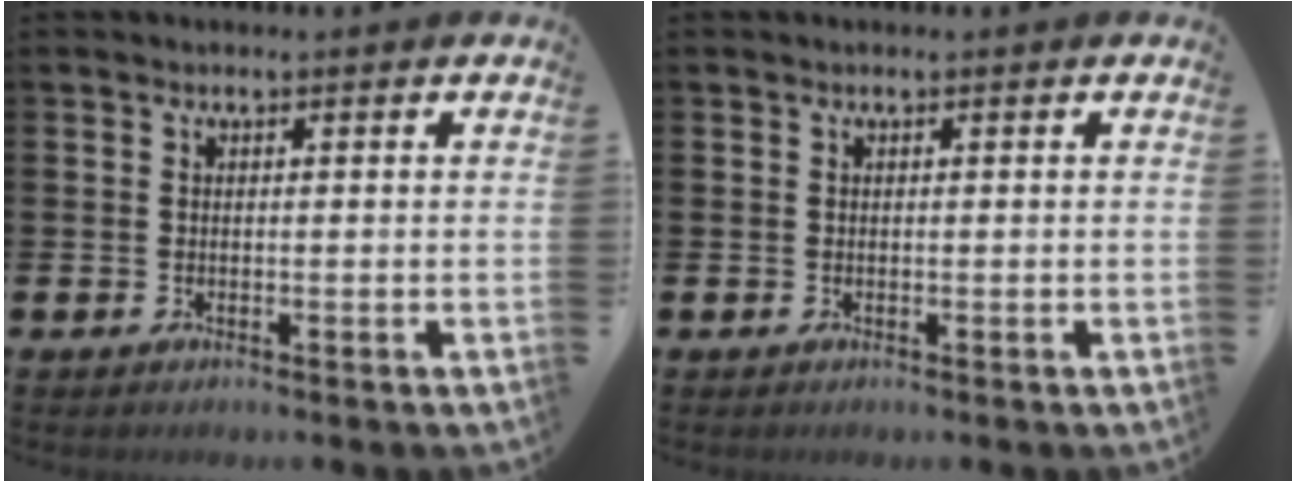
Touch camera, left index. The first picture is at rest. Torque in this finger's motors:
{"motor_torque": [-0.04, 0.05, -0.07, -0.01]}